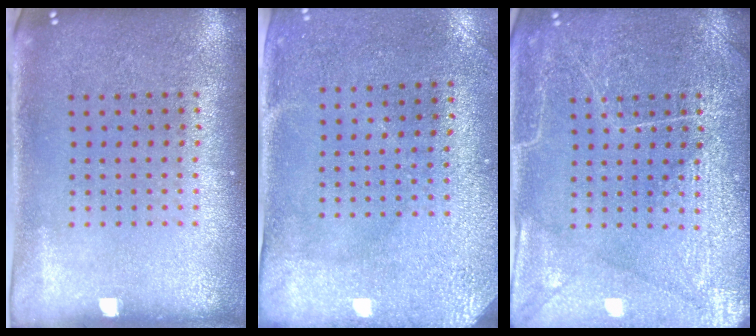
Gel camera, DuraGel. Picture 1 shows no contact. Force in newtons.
{"total": 3.0, "press": 2.4, "slide": 1.8}
{"total": 5.0, "press": 4.9, "slide": 0.5}